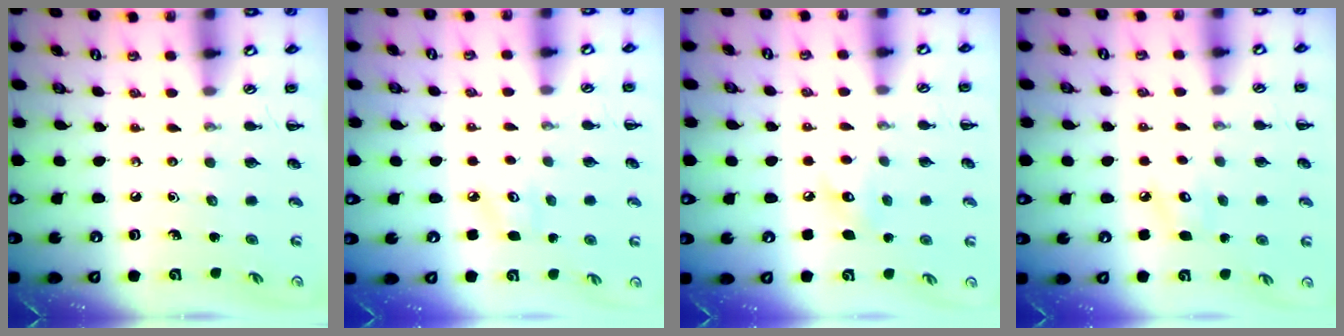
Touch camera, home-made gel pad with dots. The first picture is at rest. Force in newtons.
{"total": 3.0, "press": 2.9, "slide": 0.8}
{"total": 6.5, "press": 6.3, "slide": 1.7}
{"total": 4.8, "press": 4.6, "slide": 1.3}